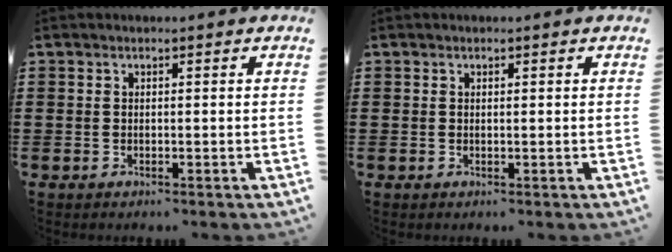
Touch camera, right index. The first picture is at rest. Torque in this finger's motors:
{"motor_torque": [0.14, 0.14, -0.01, 0.00]}